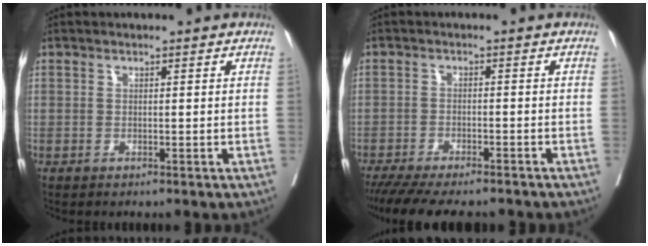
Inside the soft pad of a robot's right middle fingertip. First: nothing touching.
{"total": 13.0, "force": [-11.2, 2.8, 5.8], "torque": [-0.107, -0.021, -0.162]}